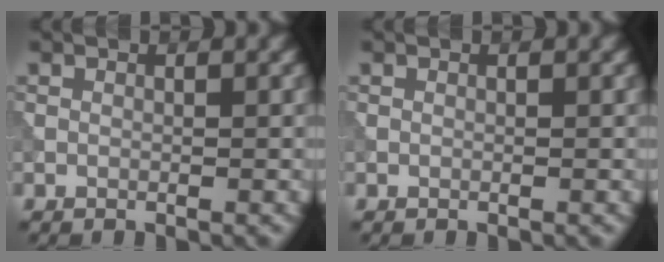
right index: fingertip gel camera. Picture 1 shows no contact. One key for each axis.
{"total": 0.0}